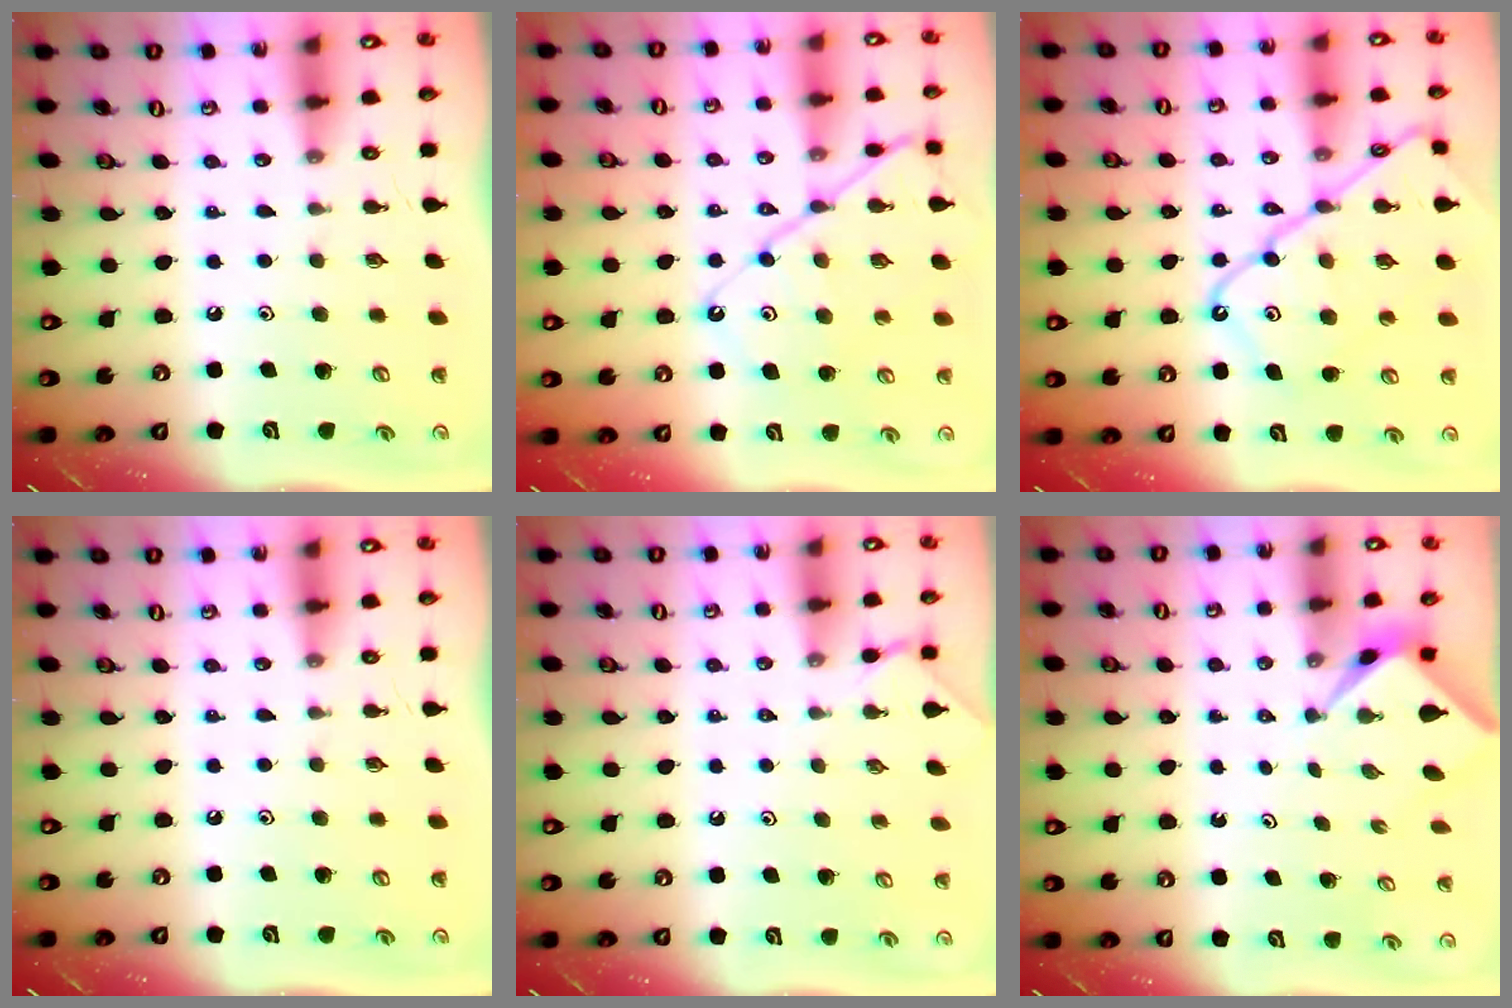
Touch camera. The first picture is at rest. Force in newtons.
{"total": 12.5, "press": 12.4, "slide": 1.4}
{"total": 16.3, "press": 16.2, "slide": 1.5}
{"total": 0.0}
{"total": 1.4, "press": 1.4, "slide": 0.2}
{"total": 2.2, "press": 2.2, "slide": 0.2}